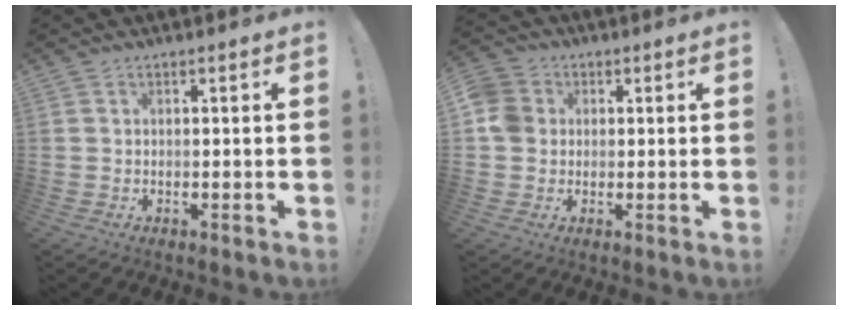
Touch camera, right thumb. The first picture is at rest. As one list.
[{"total": 6.9, "force": [0.7, 6.3, 2.8], "torque": [-0.052, 0.008, 0.015]}]